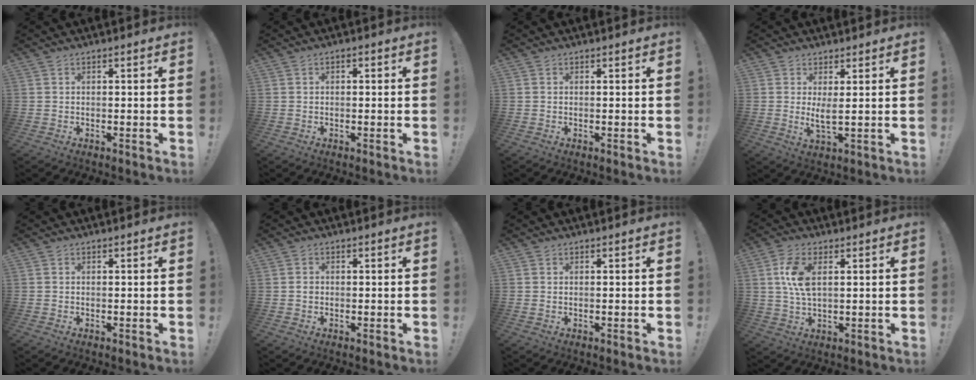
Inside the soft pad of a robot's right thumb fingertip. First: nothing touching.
{"total": 0.8, "force": [-0.6, 0.5, 0.2], "torque": [-0.006, 0.005, -0.010]}
{"total": 0.0}
{"total": 4.3, "force": [1.9, 0.6, 3.8], "torque": [-0.052, -0.020, 0.031]}
{"total": 0.0}
{"total": 1.0, "force": [-0.1, 0.9, 0.4], "torque": [0.000, 0.001, -0.003]}
{"total": 0.0}
{"total": 8.5, "force": [2.1, 4.3, 7.0], "torque": [-0.141, -0.003, 0.034]}